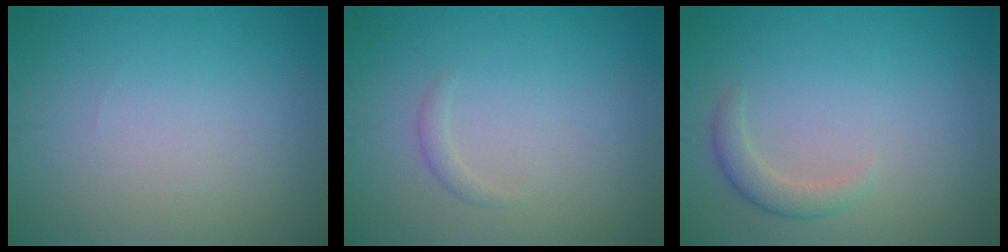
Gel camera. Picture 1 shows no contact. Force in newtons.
{"total": 0.8, "press": 0.8, "slide": 0.0}
{"total": 1.8, "press": 1.8, "slide": 0.3}